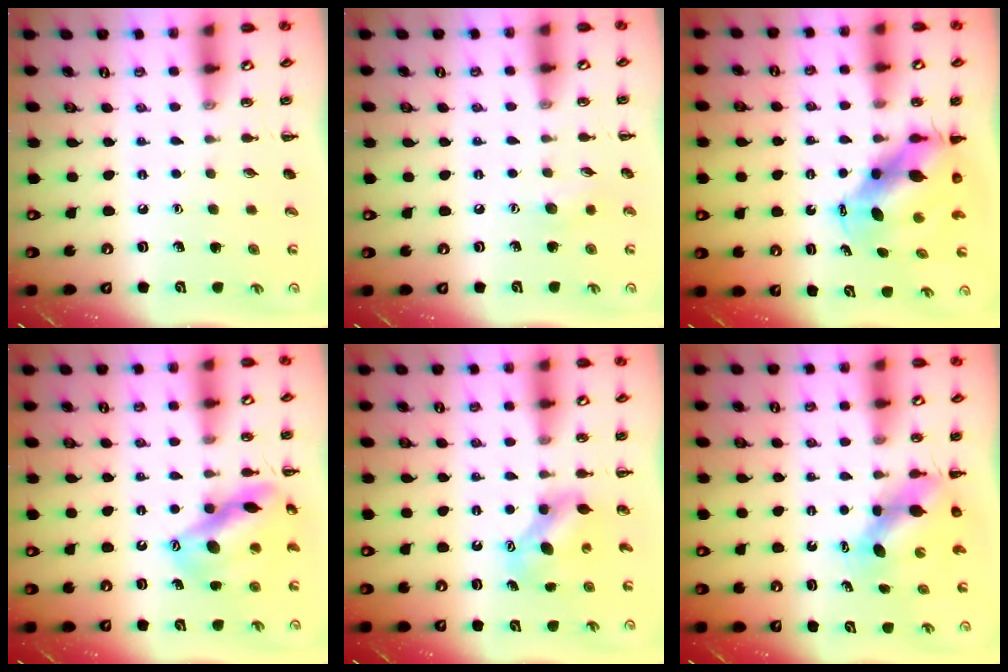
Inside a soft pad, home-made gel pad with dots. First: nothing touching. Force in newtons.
{"total": 5.6, "press": 5.4, "slide": 1.5}
{"total": 7.2, "press": 7.0, "slide": 1.6}
{"total": 15.0, "press": 14.7, "slide": 2.9}
{"total": 7.1, "press": 7.1, "slide": 0.4}
{"total": 5.9, "press": 5.8, "slide": 0.8}